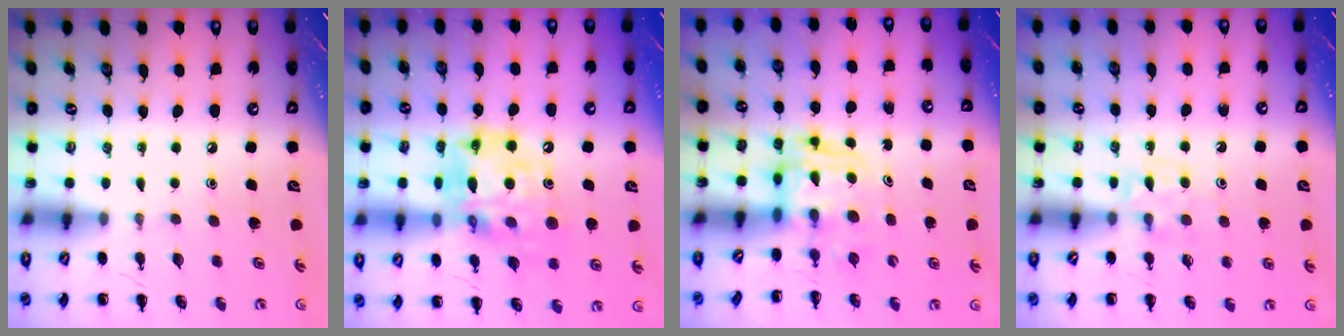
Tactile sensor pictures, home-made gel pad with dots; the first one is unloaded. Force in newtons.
{"total": 16.8, "press": 16.2, "slide": 4.2}
{"total": 2.7, "press": 2.7, "slide": 0.2}
{"total": 5.2, "press": 5.0, "slide": 1.5}